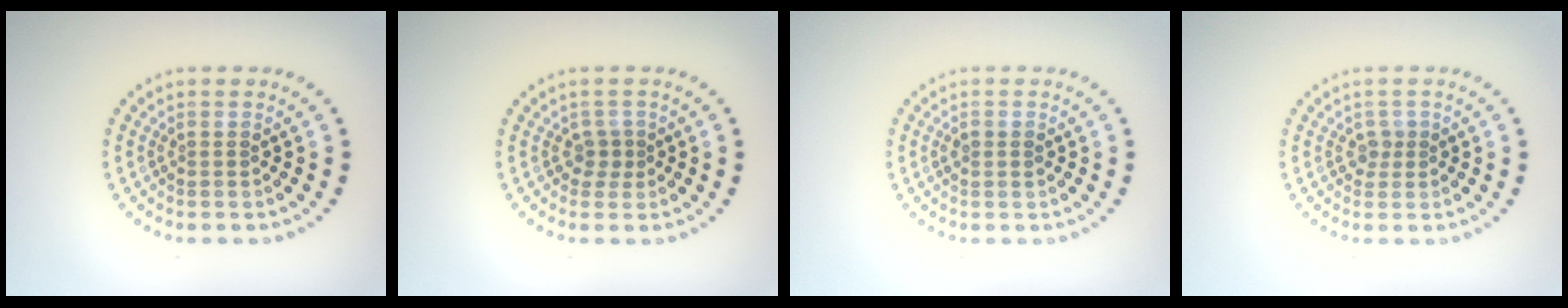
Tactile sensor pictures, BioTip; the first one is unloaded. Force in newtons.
{"total": 1.3, "press": 1.1, "slide": 0.8}
{"total": 1.0, "press": 1.0, "slide": 0.1}
{"total": 1.1, "press": 0.9, "slide": 0.7}